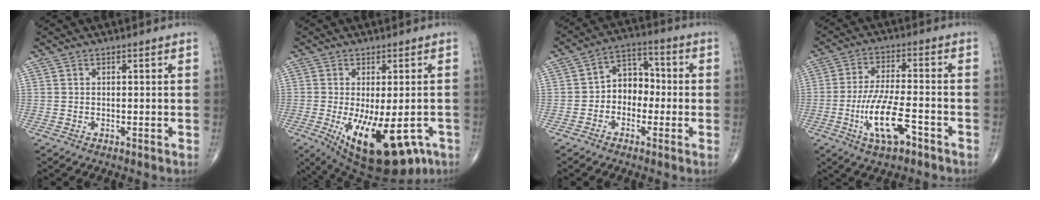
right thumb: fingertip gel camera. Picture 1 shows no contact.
{"total": 17.8, "force": [-6.9, 7.5, 14.6], "torque": [-0.198, -0.020, -0.084]}
{"total": 7.6, "force": [-1.2, 5.9, 4.6], "torque": [-0.036, 0.034, -0.038]}
{"total": 10.8, "force": [-4.6, 3.5, 9.1], "torque": [-0.181, 0.020, -0.081]}